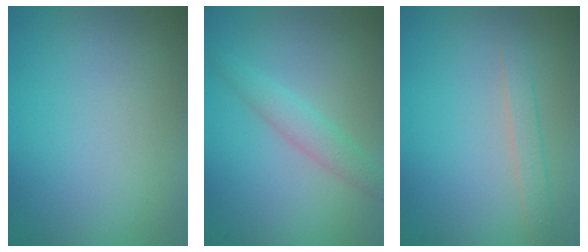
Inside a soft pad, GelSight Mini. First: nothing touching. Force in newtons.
{"total": 2.3, "press": 2.3, "slide": 0.1}
{"total": 1.6, "press": 1.6, "slide": 0.0}